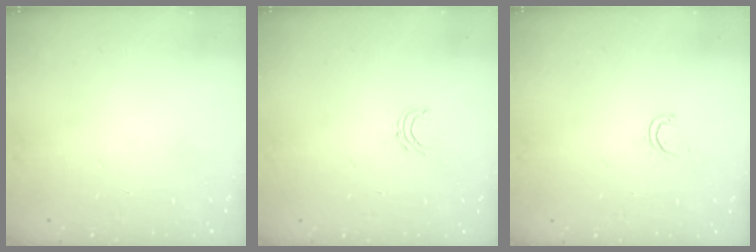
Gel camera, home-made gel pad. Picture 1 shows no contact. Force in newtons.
{"total": 3.7, "press": 3.7, "slide": 0.3}
{"total": 4.6, "press": 4.4, "slide": 1.2}